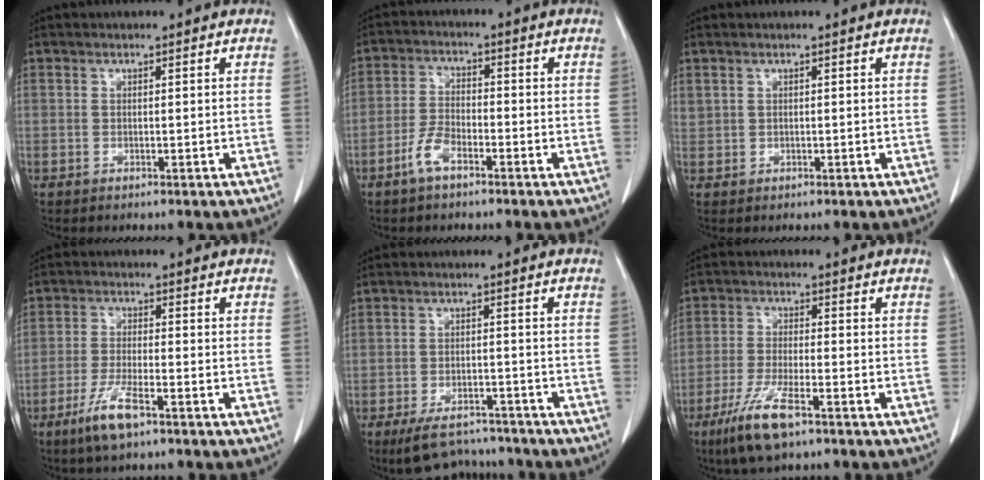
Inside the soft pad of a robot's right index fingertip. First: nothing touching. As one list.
[{"total": 4.5, "force": [-2.8, 1.8, 3.0], "torque": [-0.067, 0.003, -0.055]}, {"total": 1.0, "force": [0.6, 0.7, 0.3], "torque": [-0.005, 0.015, 0.014]}, {"total": 6.2, "force": [-3.9, 0.9, 4.8], "torque": [-0.101, -0.009, -0.070]}, {"total": 9.2, "force": [-8.2, 3.1, 2.9], "torque": [-0.040, 0.002, -0.117]}, {"total": 8.3, "force": [-5.1, 1.3, 6.4], "torque": [-0.132, -0.018, -0.092]}]